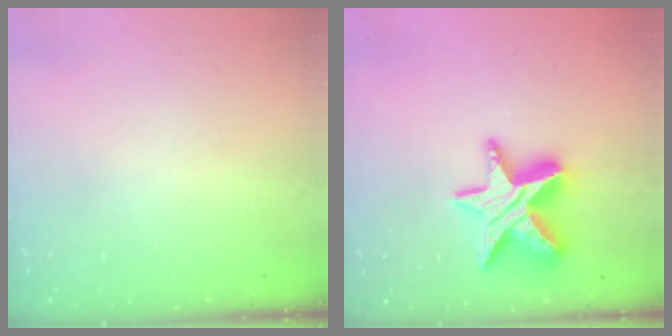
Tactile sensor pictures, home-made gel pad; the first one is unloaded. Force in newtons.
{"total": 15.7, "press": 15.7, "slide": 1.3}